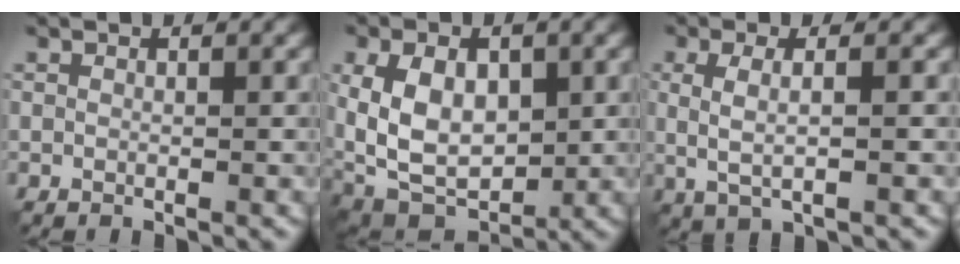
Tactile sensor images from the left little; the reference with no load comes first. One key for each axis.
{"total": 9.7, "fx": 0.6, "fy": 6.4, "fz": 7.3, "tx": -0.156, "ty": -0.004, "tz": 0.012}
{"total": 2.8, "fx": 0.2, "fy": 0.9, "fz": 2.7, "tx": -0.053, "ty": 0.000, "tz": 0.005}